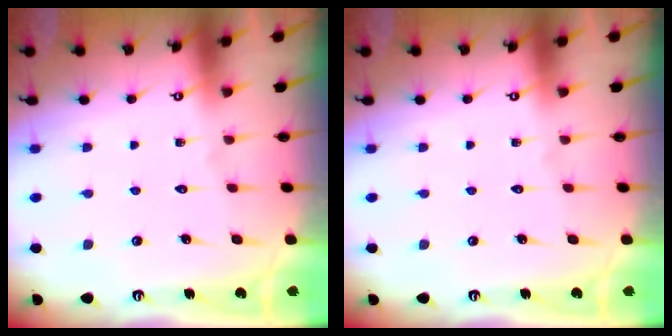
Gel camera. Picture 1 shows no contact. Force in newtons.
{"total": 0.0}